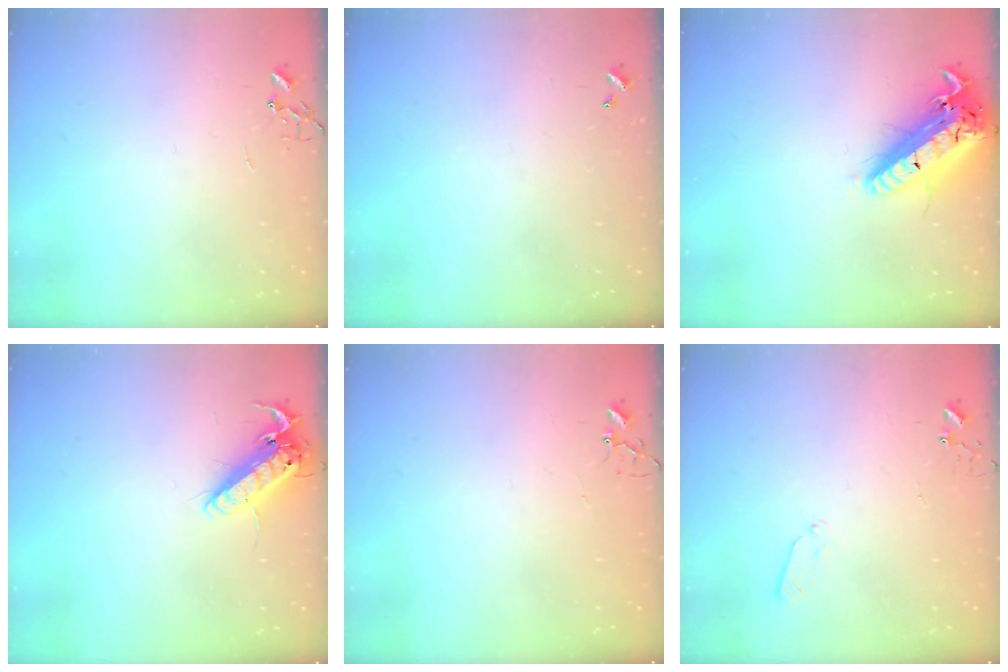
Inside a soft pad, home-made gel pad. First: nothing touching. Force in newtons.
{"total": 0.0}
{"total": 22.5, "press": 21.9, "slide": 5.2}
{"total": 13.6, "press": 13.5, "slide": 2.3}
{"total": 2.9, "press": 2.9, "slide": 0.2}
{"total": 3.7, "press": 3.6, "slide": 0.5}